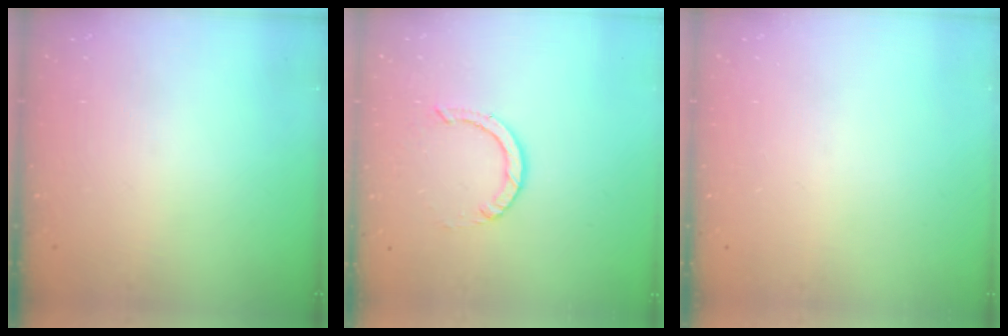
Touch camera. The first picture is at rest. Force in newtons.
{"total": 3.6, "press": 3.6, "slide": 0.3}
{"total": 0.0}